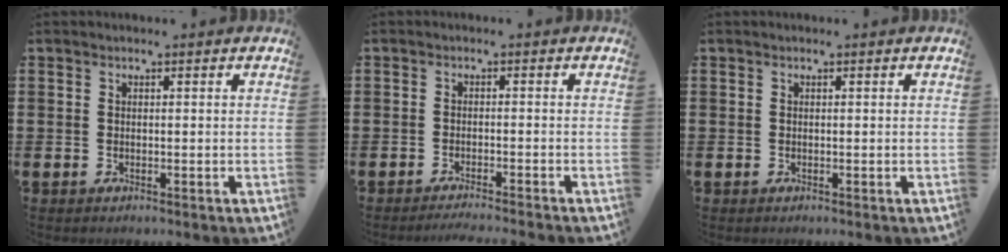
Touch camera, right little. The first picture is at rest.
{"total": 1.4, "force": [-1.3, -0.3, 0.3], "torque": [-0.003, 0.000, -0.026]}
{"total": 0.0}